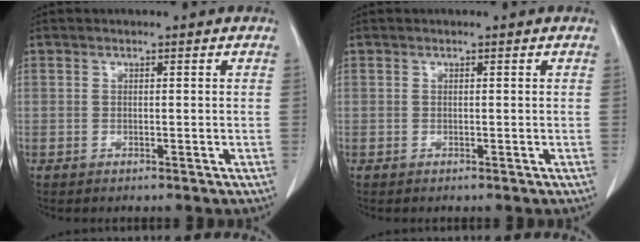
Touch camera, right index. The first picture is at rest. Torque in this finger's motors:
{"motor_torque": [0.00, 0.00, 0.00, 0.00]}